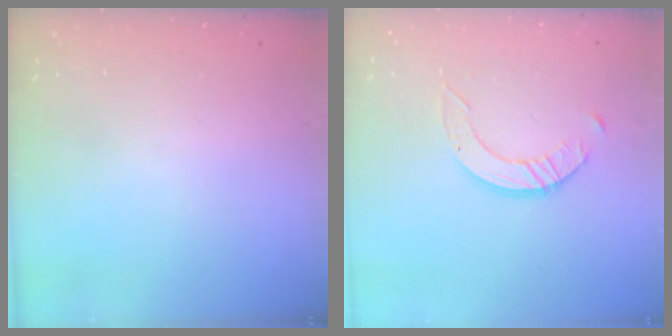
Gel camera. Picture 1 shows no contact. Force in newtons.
{"total": 5.0, "press": 5.0, "slide": 0.4}